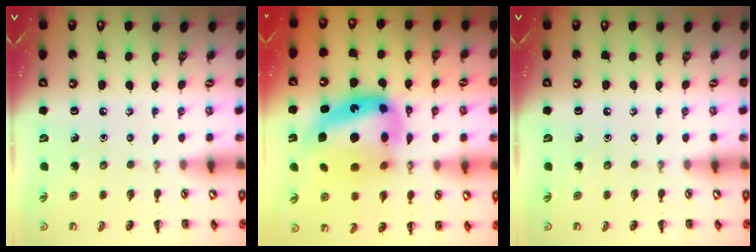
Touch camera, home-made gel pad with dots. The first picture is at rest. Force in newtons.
{"total": 18.5, "press": 17.9, "slide": 4.7}
{"total": 0.0}